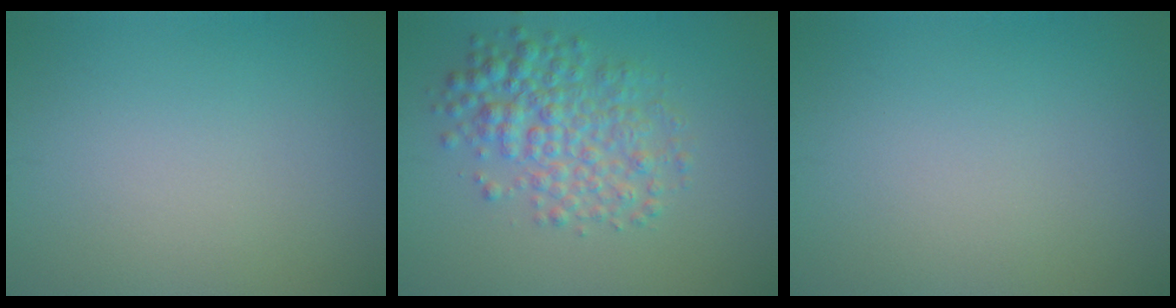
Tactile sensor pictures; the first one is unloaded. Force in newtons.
{"total": 4.8, "press": 4.8, "slide": 0.1}
{"total": 0.0}